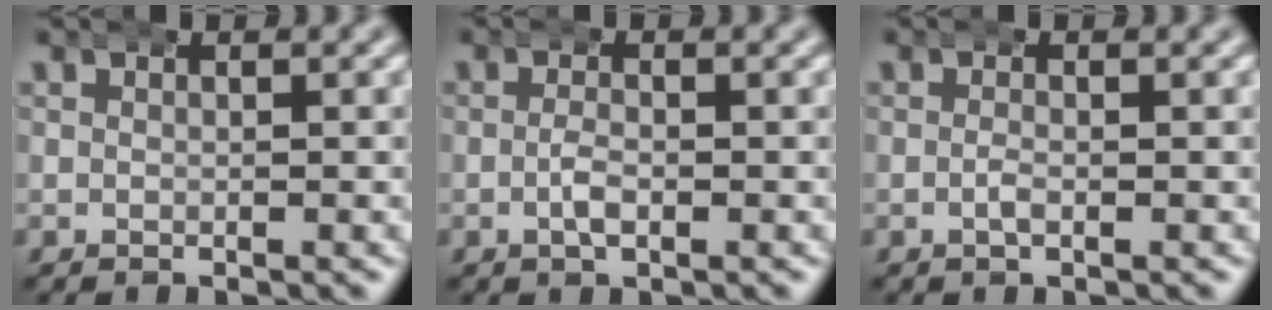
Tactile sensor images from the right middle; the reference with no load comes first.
{"total": 1.2, "force": [-0.5, 0.4, 1.0], "torque": [-0.025, -0.005, -0.012]}
{"total": 0.6, "force": [-0.3, 0.0, 0.5], "torque": [-0.012, -0.002, -0.011]}